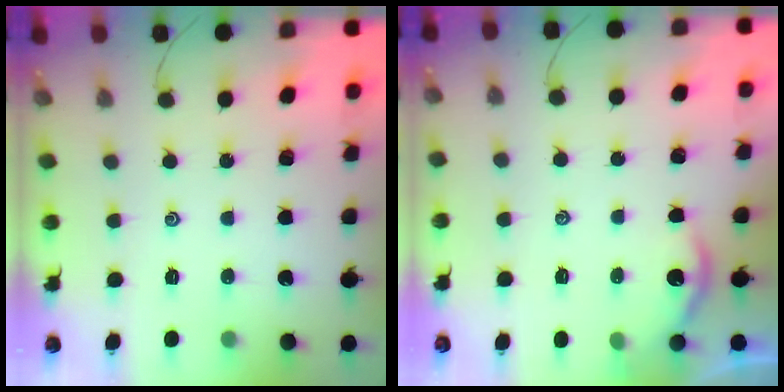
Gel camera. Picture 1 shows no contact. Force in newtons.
{"total": 3.2, "press": 3.1, "slide": 0.4}